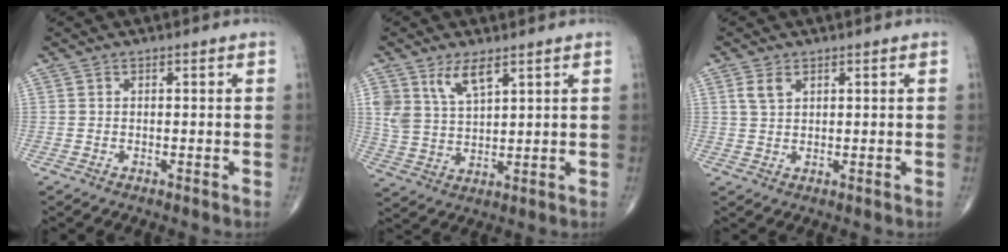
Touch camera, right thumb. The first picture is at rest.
{"total": 6.7, "force": [4.2, 2.8, 4.5], "torque": [-0.081, -0.024, 0.088]}
{"total": 2.7, "force": [1.4, 1.6, 1.7], "torque": [-0.033, 0.001, 0.033]}